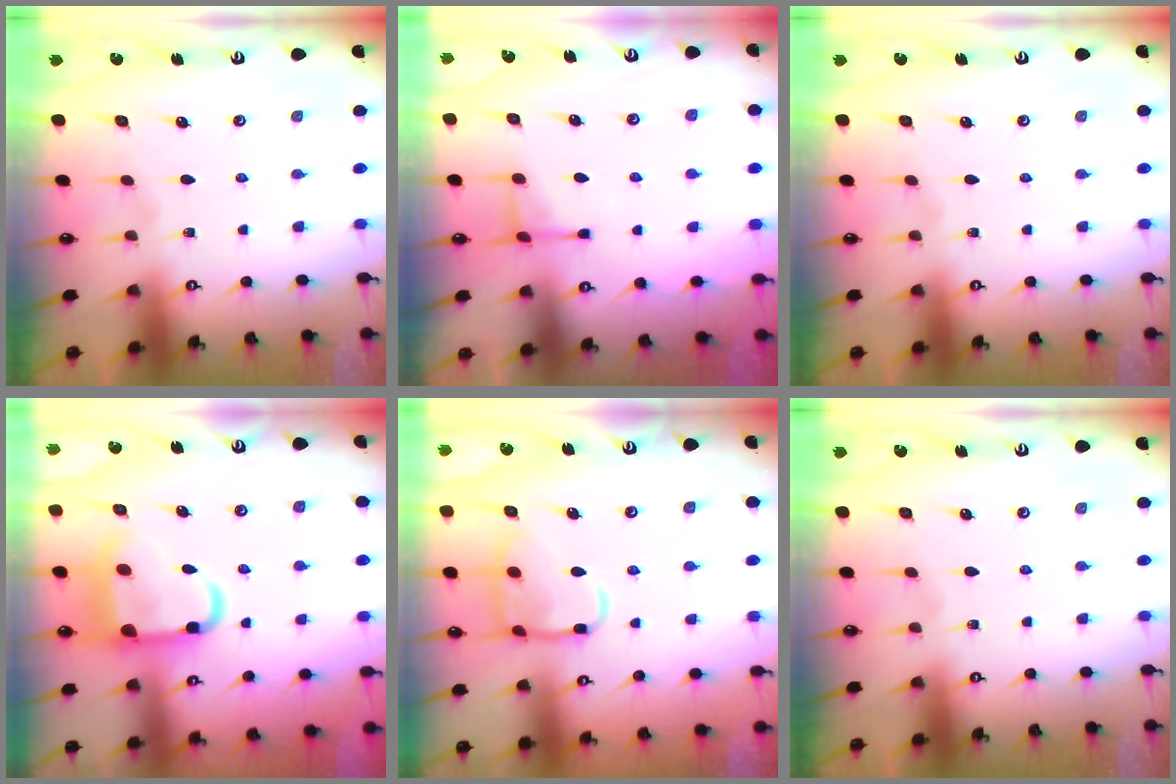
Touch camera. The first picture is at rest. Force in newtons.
{"total": 4.2, "press": 4.1, "slide": 0.6}
{"total": 0.0}
{"total": 13.5, "press": 13.4, "slide": 1.8}
{"total": 12.9, "press": 12.9, "slide": 1.0}
{"total": 0.0}